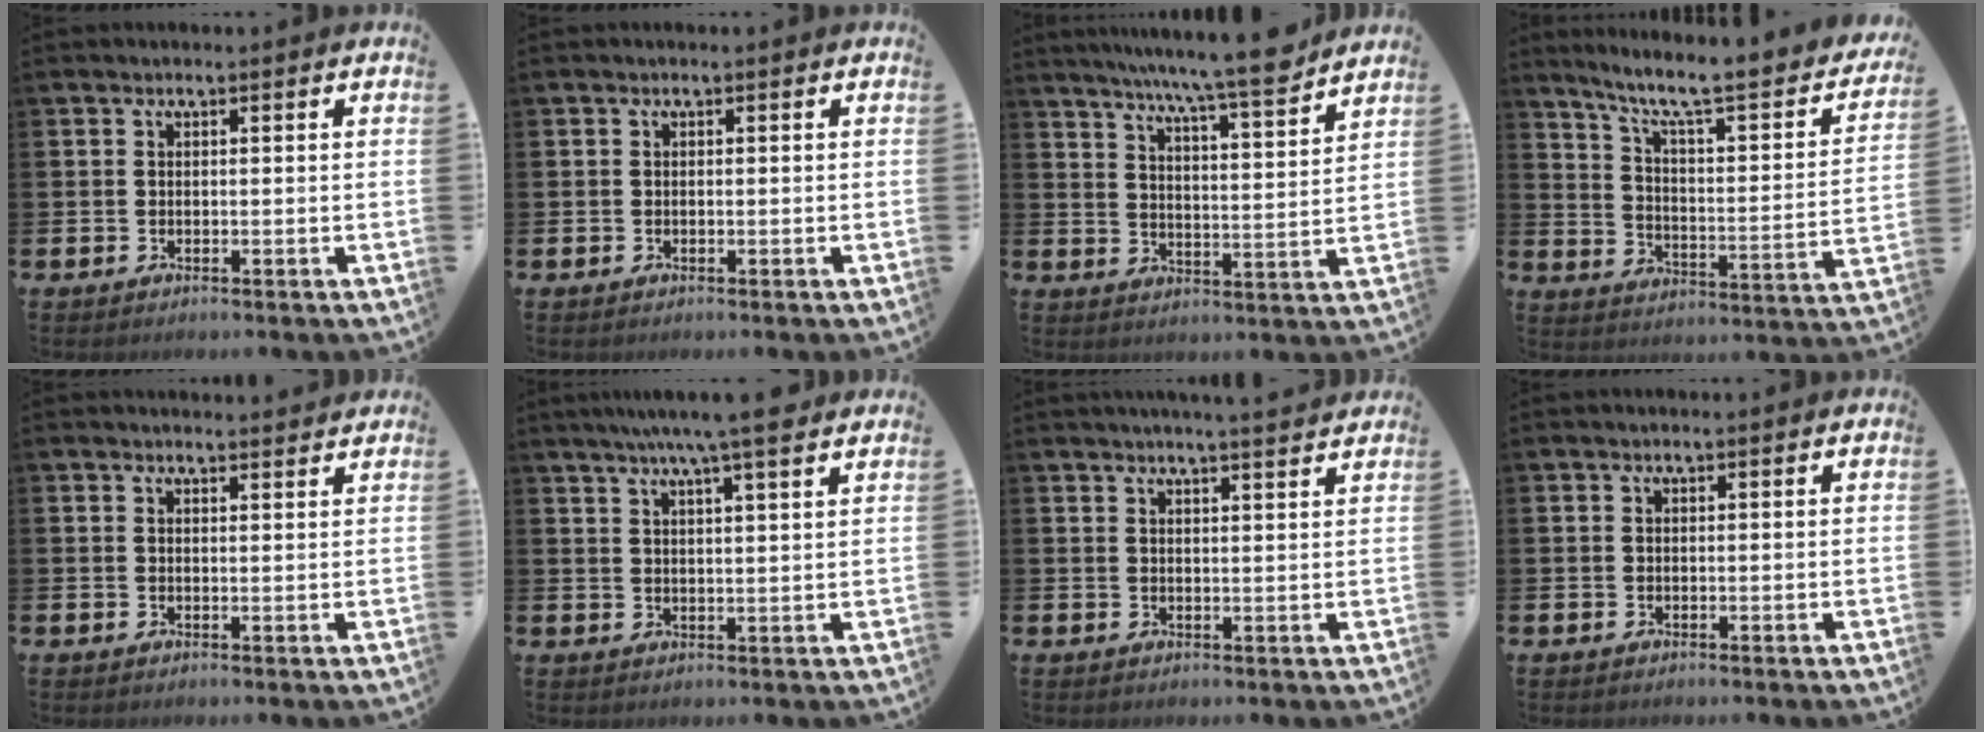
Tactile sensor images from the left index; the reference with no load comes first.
{"total": 0.0}
{"total": 8.8, "force": [8.1, 0.0, 3.4], "torque": [-0.069, -0.056, 0.139]}
{"total": 7.7, "force": [6.0, 1.6, 4.5], "torque": [-0.104, -0.047, 0.091]}
{"total": 1.7, "force": [1.7, 0.1, 0.0], "torque": [0.007, -0.010, 0.029]}
{"total": 6.2, "force": [5.5, -0.4, 2.8], "torque": [-0.059, -0.021, 0.096]}
{"total": 3.3, "force": [3.2, -0.5, 0.7], "torque": [-0.008, -0.018, 0.055]}
{"total": 0.0}